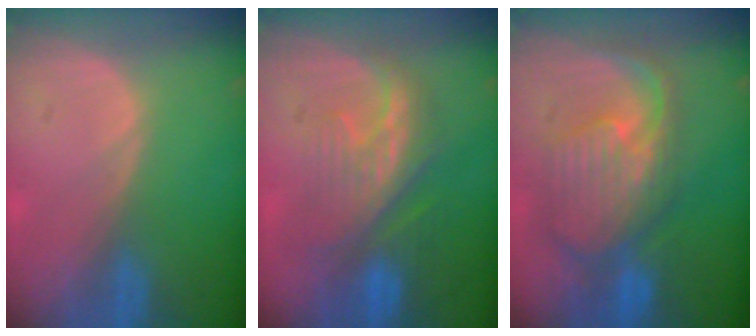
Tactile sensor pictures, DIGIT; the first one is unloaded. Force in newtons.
{"total": 8.4, "press": 8.1, "slide": 2.1}
{"total": 10.5, "press": 9.4, "slide": 4.7}